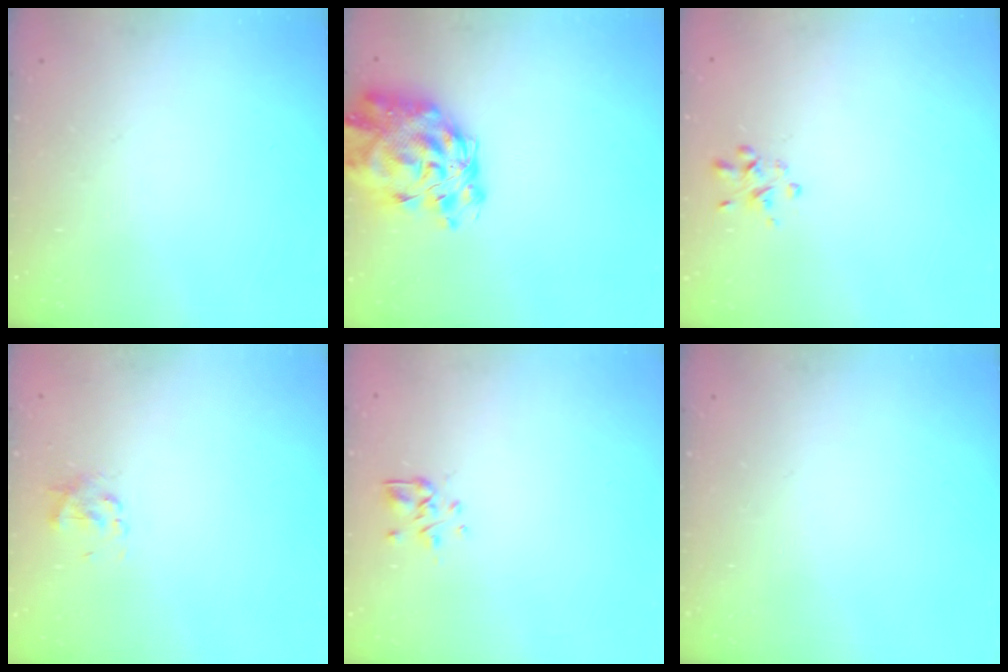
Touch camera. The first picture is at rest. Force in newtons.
{"total": 13.2, "press": 12.5, "slide": 4.2}
{"total": 1.8, "press": 1.8, "slide": 0.5}
{"total": 2.5, "press": 2.5, "slide": 0.6}
{"total": 2.9, "press": 2.6, "slide": 1.4}
{"total": 0.0}